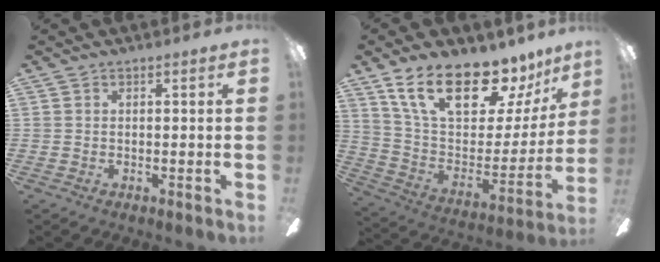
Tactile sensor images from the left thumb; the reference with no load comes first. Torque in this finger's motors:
{"motor_torque": [1.04, 0.38, 1.62, -1.15, 0.38]}